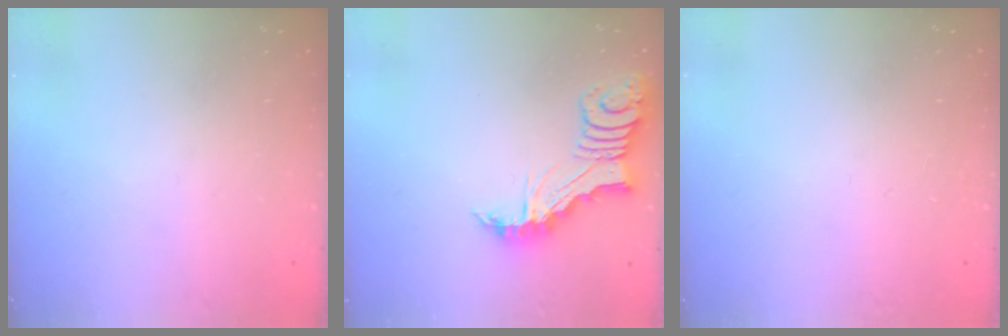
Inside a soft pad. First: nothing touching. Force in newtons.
{"total": 7.7, "press": 7.7, "slide": 0.6}
{"total": 0.0}